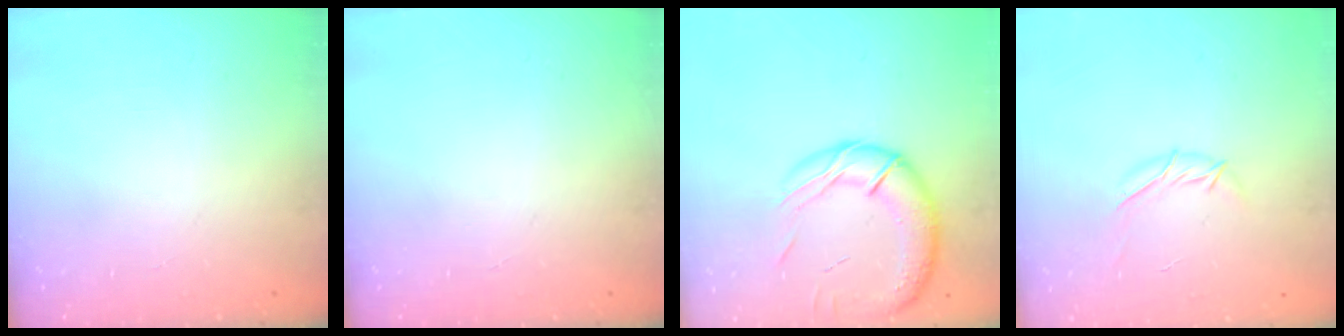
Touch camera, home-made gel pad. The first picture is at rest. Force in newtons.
{"total": 0.0}
{"total": 19.8, "press": 19.6, "slide": 3.2}
{"total": 5.6, "press": 5.6, "slide": 0.8}